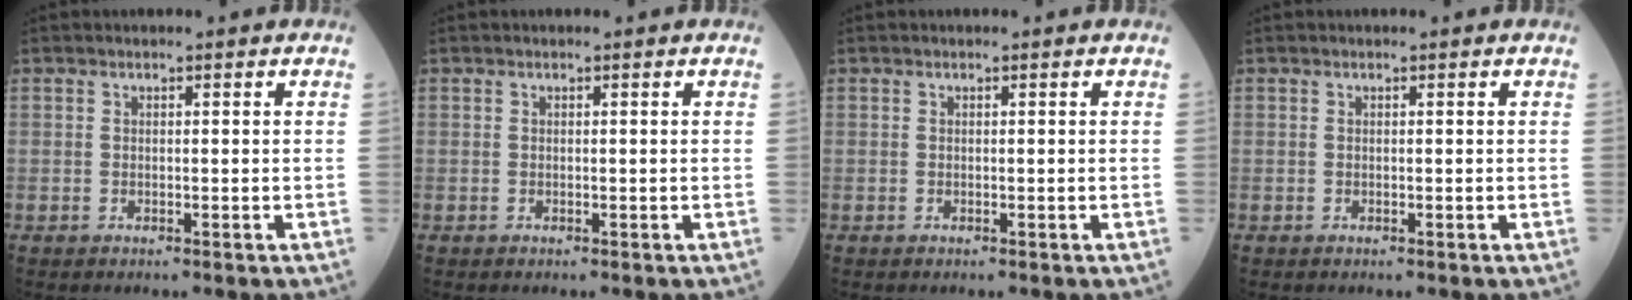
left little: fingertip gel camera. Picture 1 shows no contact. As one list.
[{"total": 0.0}, {"total": 0.0}, {"total": 0.0}]